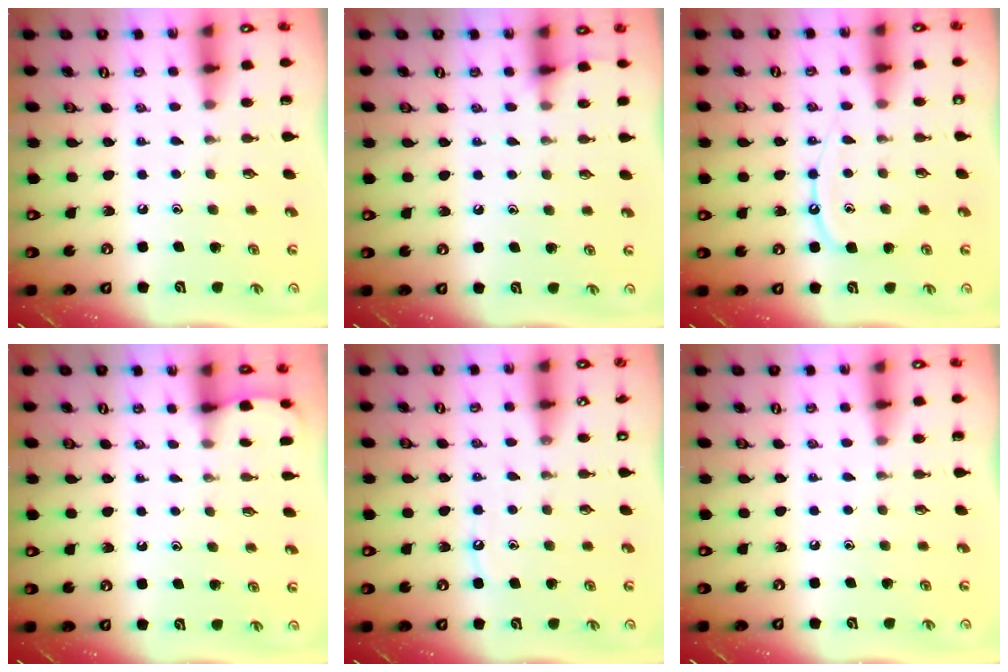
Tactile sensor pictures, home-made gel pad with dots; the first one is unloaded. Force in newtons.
{"total": 4.3, "press": 4.2, "slide": 0.6}
{"total": 8.9, "press": 8.9, "slide": 0.9}
{"total": 1.3, "press": 1.3, "slide": 0.1}
{"total": 4.3, "press": 4.3, "slide": 0.4}
{"total": 0.0}